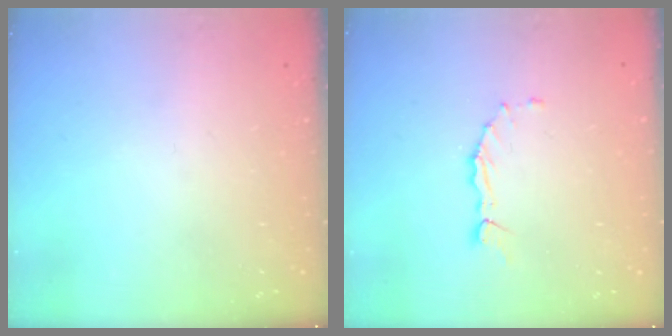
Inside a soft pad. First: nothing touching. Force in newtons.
{"total": 2.1, "press": 2.0, "slide": 0.3}